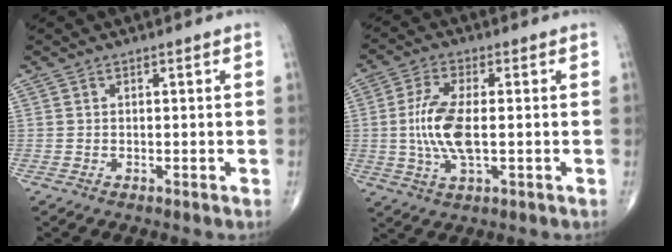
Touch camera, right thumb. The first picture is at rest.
{"total": 9.8, "force": [-0.4, 3.9, 9.0], "torque": [-0.202, -0.002, -0.008]}